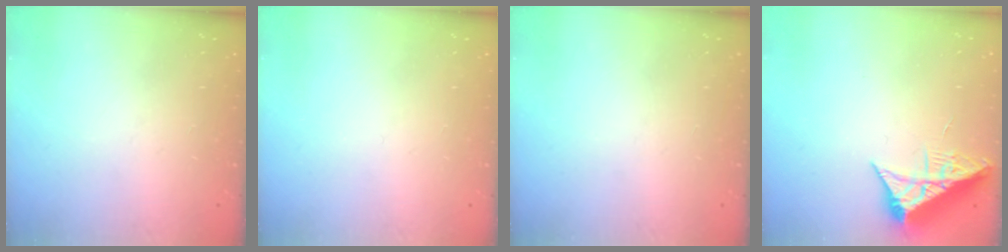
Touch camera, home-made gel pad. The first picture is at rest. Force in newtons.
{"total": 0.0}
{"total": 0.0}
{"total": 8.4, "press": 8.4, "slide": 0.5}